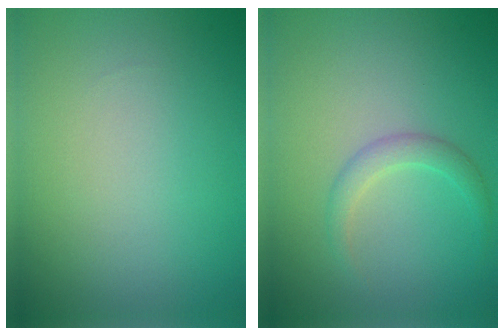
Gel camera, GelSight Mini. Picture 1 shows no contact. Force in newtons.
{"total": 1.7, "press": 1.7, "slide": 0.1}